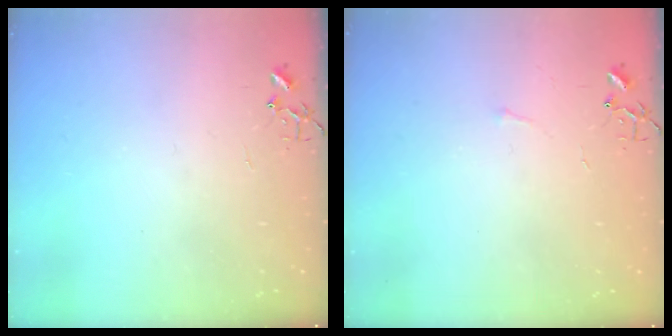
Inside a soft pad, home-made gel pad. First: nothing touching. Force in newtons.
{"total": 2.7, "press": 2.7, "slide": 0.4}